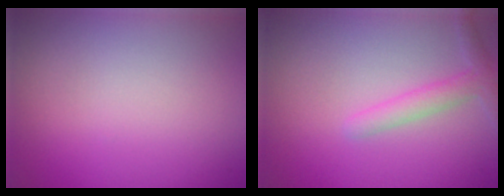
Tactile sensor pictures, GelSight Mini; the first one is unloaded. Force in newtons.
{"total": 2.2, "press": 2.2, "slide": 0.1}